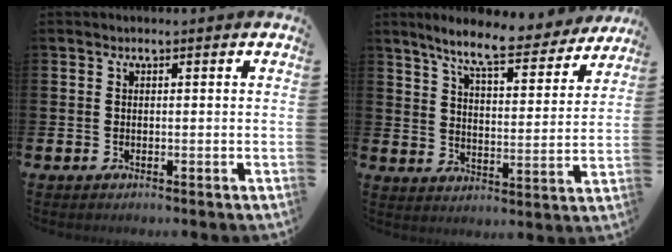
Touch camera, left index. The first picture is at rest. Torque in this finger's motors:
{"motor_torque": [1.11, -1.03, 0.51, 0.21]}